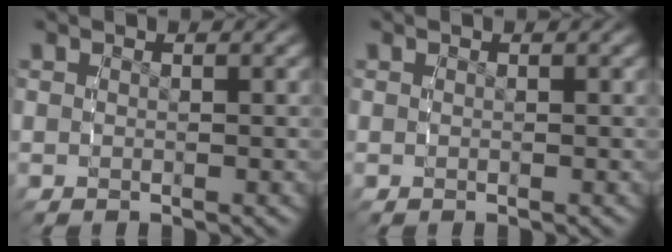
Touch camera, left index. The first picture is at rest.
{"total": 0.0}